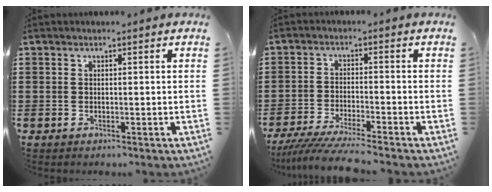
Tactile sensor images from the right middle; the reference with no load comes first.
{"total": 5.2, "force": [-4.7, -0.1, 2.0], "torque": [-0.054, -0.021, -0.095]}